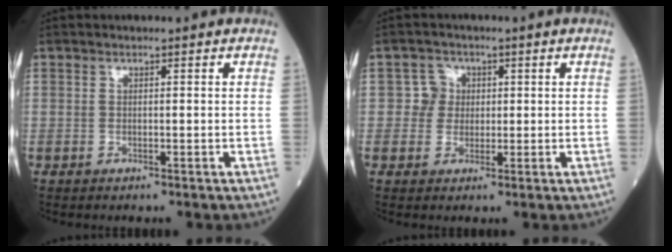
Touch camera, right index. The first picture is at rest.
{"total": 3.0, "force": [0.3, 3.0, 0.0], "torque": [0.009, 0.008, 0.002]}